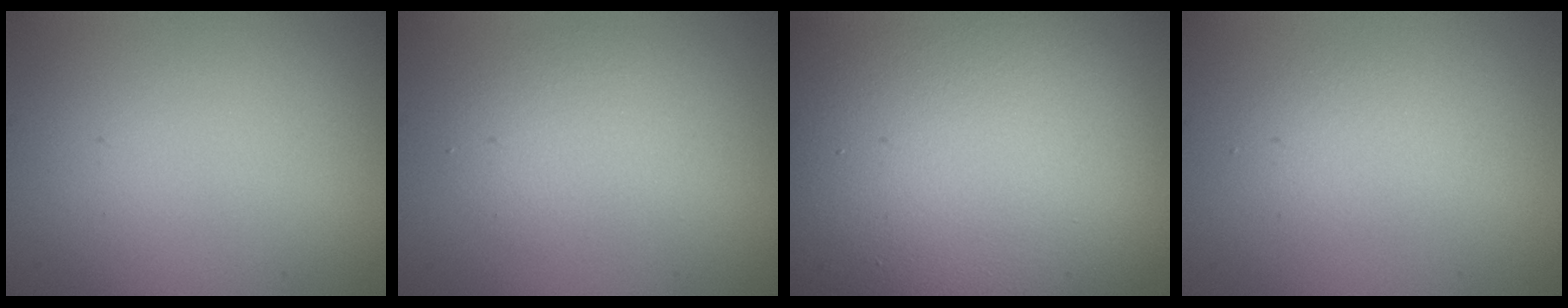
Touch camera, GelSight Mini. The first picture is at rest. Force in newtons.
{"total": 2.6, "press": 2.6, "slide": 0.0}
{"total": 19.9, "press": 19.8, "slide": 1.2}
{"total": 1.7, "press": 1.7, "slide": 0.2}